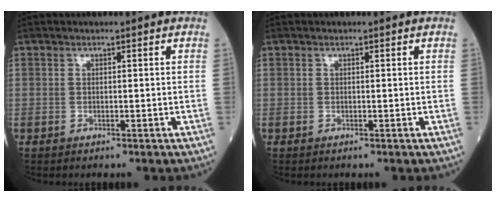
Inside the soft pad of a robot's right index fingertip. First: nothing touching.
{"total": 0.0}